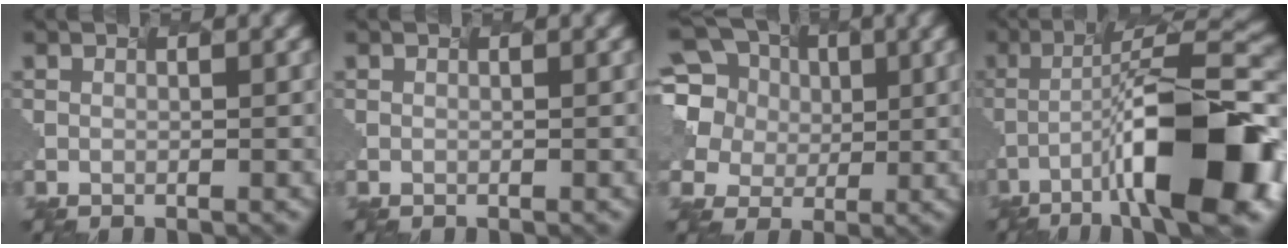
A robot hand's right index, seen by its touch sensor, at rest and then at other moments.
{"total": 0.0}
{"total": 9.8, "force": [3.9, 8.2, 3.8], "torque": [-0.120, 0.024, 0.072]}
{"total": 13.2, "force": [-6.1, 2.9, 11.3], "torque": [-0.200, 0.002, -0.079]}